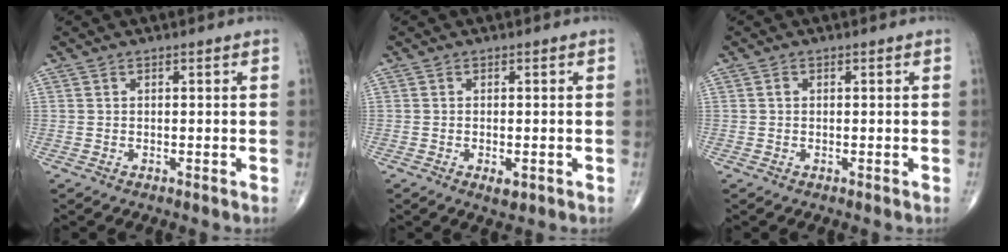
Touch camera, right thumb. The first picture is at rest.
{"total": 2.2, "force": [-0.8, 1.0, 1.8], "torque": [-0.028, -0.003, -0.011]}
{"total": 0.5, "force": [0.0, 0.5, 0.3], "torque": [-0.004, 0.001, -0.002]}